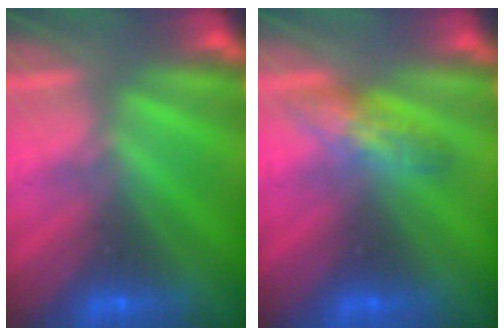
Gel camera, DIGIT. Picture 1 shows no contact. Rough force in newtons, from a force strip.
{"total": 2.5}